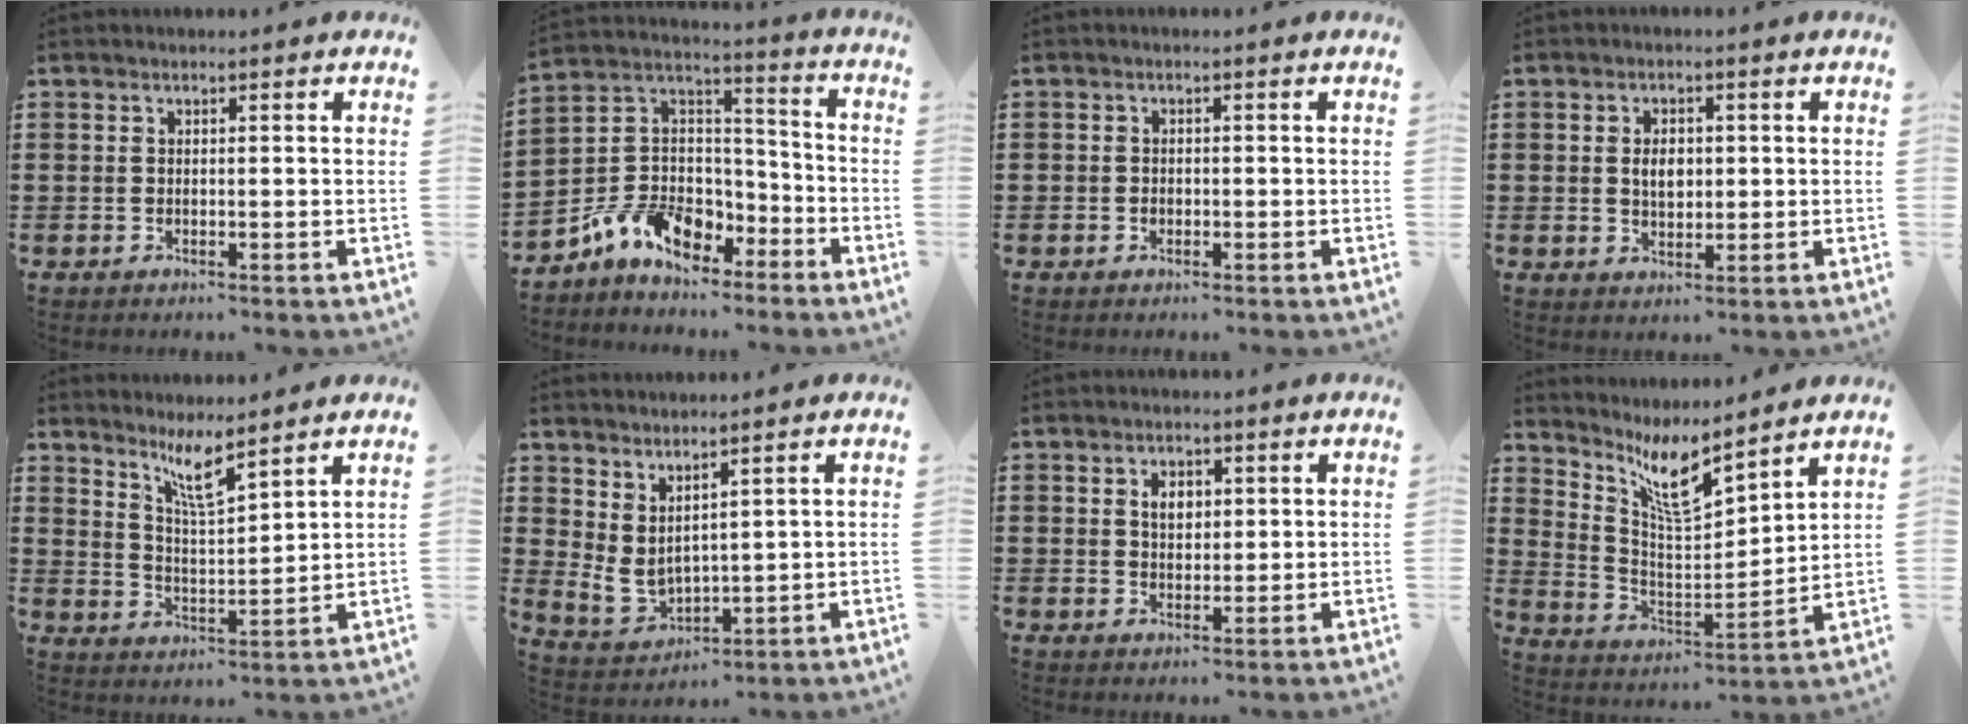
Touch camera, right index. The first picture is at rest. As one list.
[{"total": 9.1, "force": [-6.0, 5.9, 3.5], "torque": [-0.093, 0.017, -0.116]}, {"total": 0.9, "force": [-0.4, 0.7, 0.3], "torque": [-0.008, 0.000, -0.010]}, {"total": 3.5, "force": [0.2, 2.1, 2.7], "torque": [-0.049, 0.005, 0.001]}, {"total": 5.9, "force": [4.7, 0.5, 3.5], "torque": [-0.076, -0.016, 0.081]}, {"total": 3.9, "force": [2.0, 2.3, 2.5], "torque": [-0.078, -0.018, 0.036]}, {"total": 3.0, "force": [0.9, 2.0, 2.0], "torque": [-0.038, 0.007, 0.013]}, {"total": 8.3, "force": [5.8, 2.1, 5.5], "torque": [-0.119, -0.026, 0.102]}]